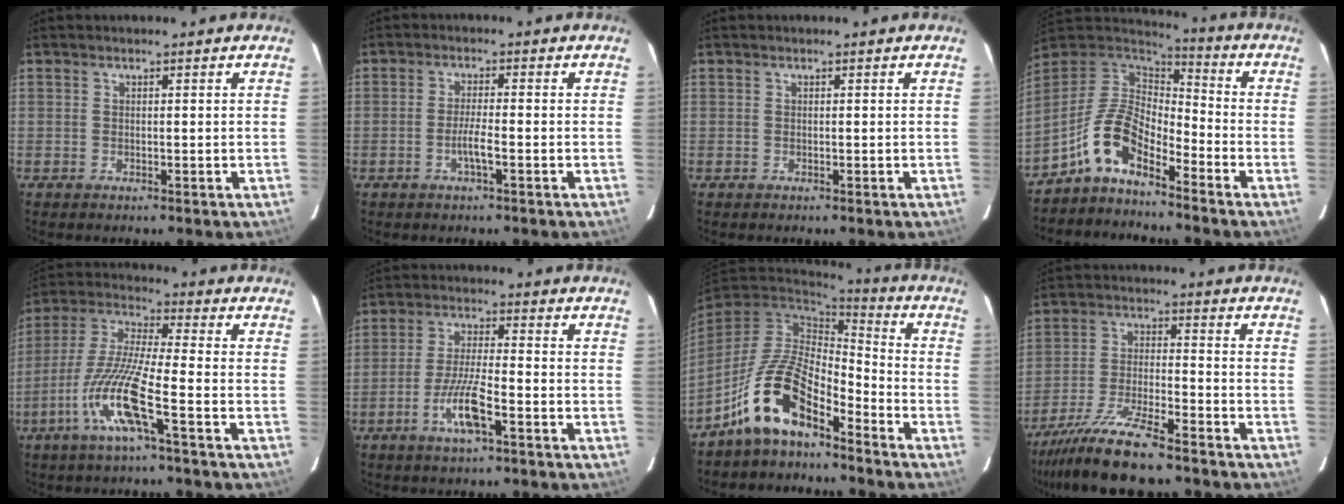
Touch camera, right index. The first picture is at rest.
{"total": 3.0, "force": [-1.2, 0.0, 2.8], "torque": [-0.055, -0.001, -0.025]}
{"total": 0.0}
{"total": 9.6, "force": [-6.3, 3.8, 6.3], "torque": [-0.139, 0.026, -0.125]}
{"total": 12.3, "force": [-5.2, 0.2, 11.1], "torque": [-0.236, -0.004, -0.108]}
{"total": 7.6, "force": [-3.5, 0.9, 6.7], "torque": [-0.133, -0.005, -0.065]}
{"total": 11.7, "force": [-7.8, 3.9, 7.8], "torque": [-0.170, 0.017, -0.151]}
{"total": 11.2, "force": [-9.3, 0.9, 6.2], "torque": [-0.112, -0.020, -0.166]}